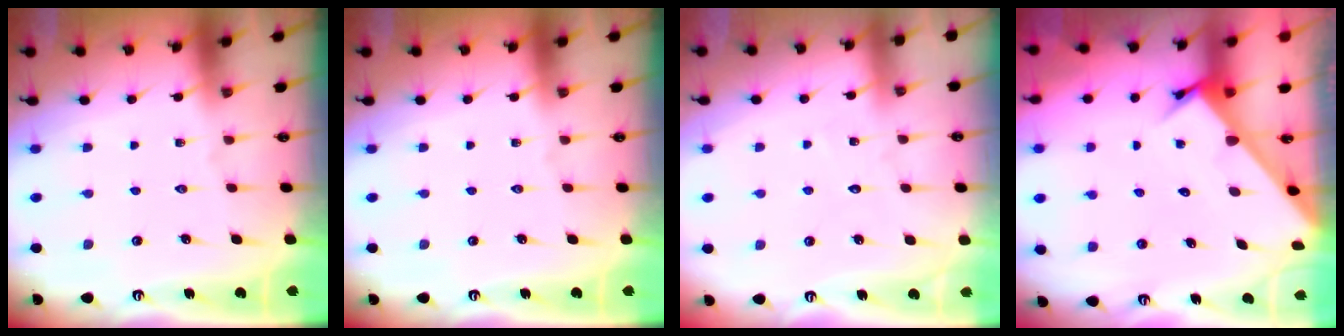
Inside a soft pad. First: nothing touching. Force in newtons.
{"total": 0.0}
{"total": 3.3, "press": 3.3, "slide": 0.2}
{"total": 3.2, "press": 3.2, "slide": 0.2}